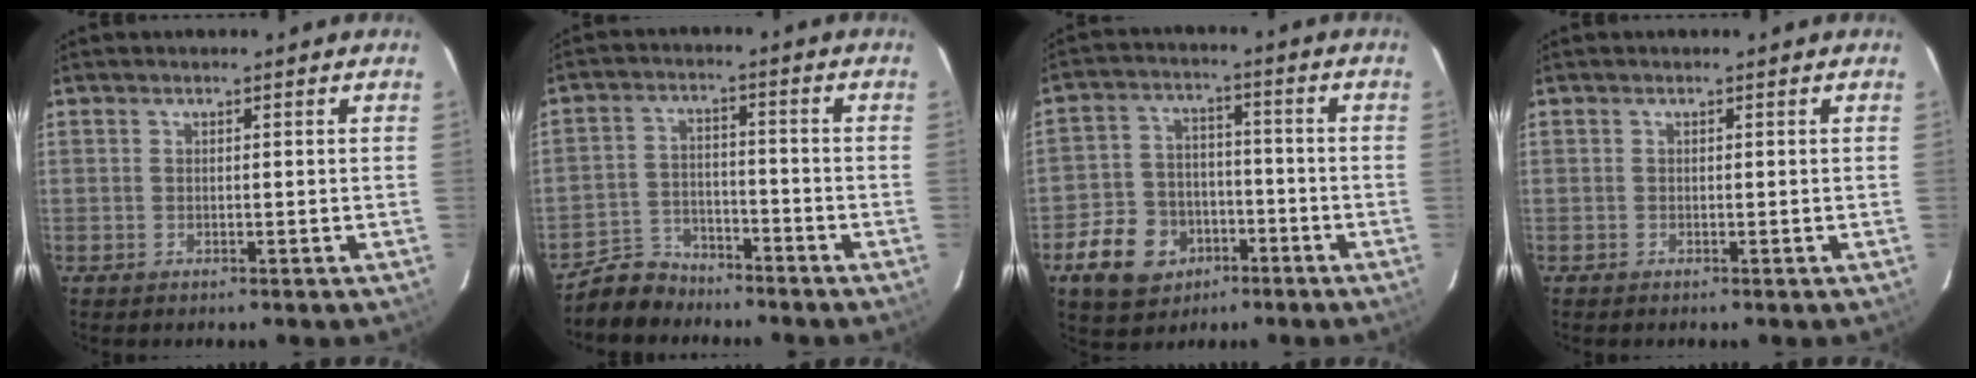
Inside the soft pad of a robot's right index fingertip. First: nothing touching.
{"total": 7.5, "force": [-6.7, 3.4, 1.0], "torque": [-0.043, 0.015, -0.114]}
{"total": 12.4, "force": [-6.3, 9.4, 5.1], "torque": [-0.143, 0.023, -0.087]}
{"total": 0.0}